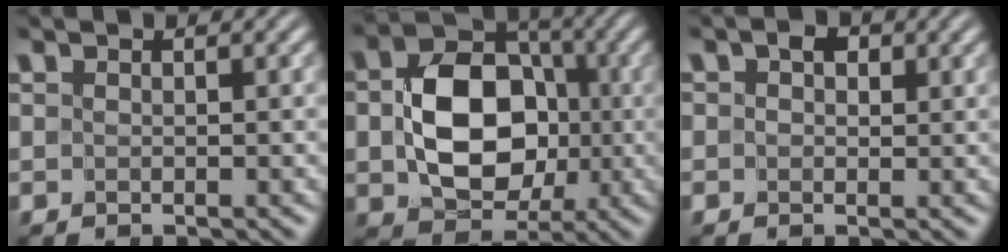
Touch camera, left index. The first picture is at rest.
{"total": 8.5, "force": [-0.4, 6.4, 5.6], "torque": [-0.100, -0.004, -0.001]}
{"total": 1.0, "force": [0.5, 0.8, 0.5], "torque": [-0.002, 0.001, 0.001]}